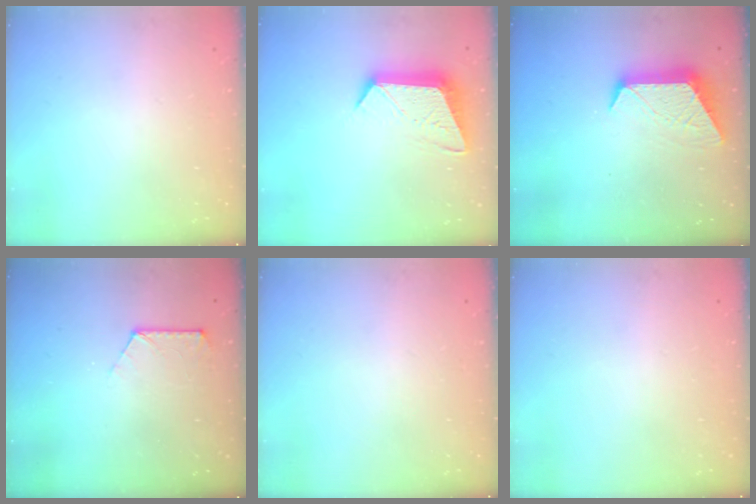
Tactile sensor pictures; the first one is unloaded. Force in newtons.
{"total": 12.7, "press": 12.7, "slide": 0.7}
{"total": 10.6, "press": 10.6, "slide": 0.6}
{"total": 5.7, "press": 5.7, "slide": 0.6}
{"total": 0.0}
{"total": 0.0}